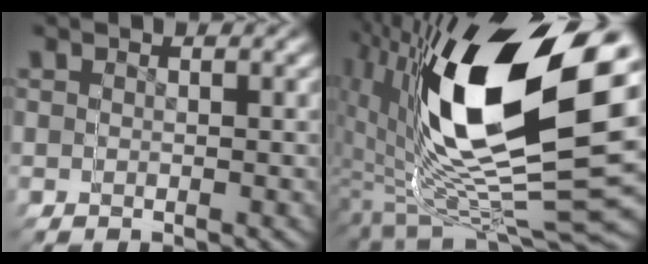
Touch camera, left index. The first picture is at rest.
{"total": 17.8, "force": [2.9, 8.9, 15.2], "torque": [-0.266, 0.025, 0.049]}